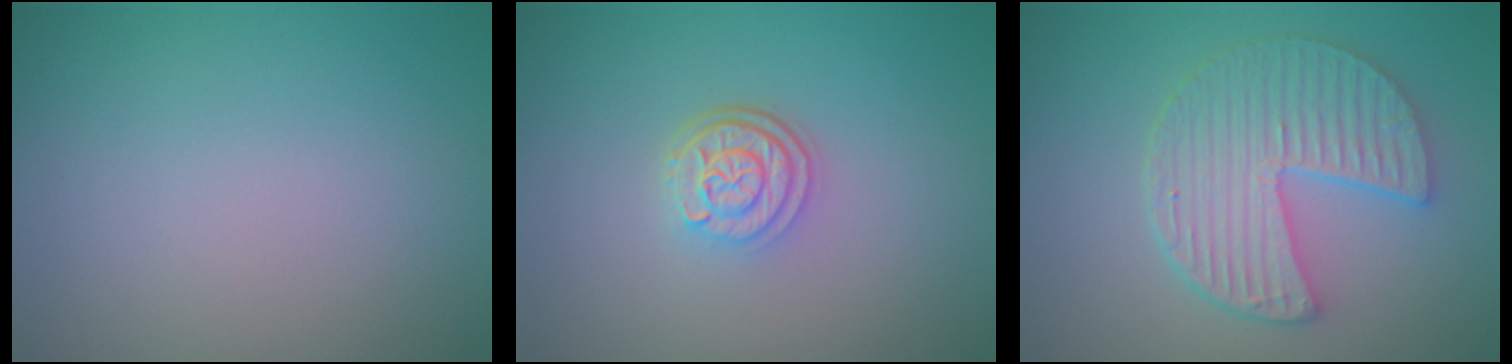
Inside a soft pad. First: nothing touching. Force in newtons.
{"total": 3.0, "press": 2.4, "slide": 1.8}
{"total": 5.2, "press": 4.4, "slide": 2.8}